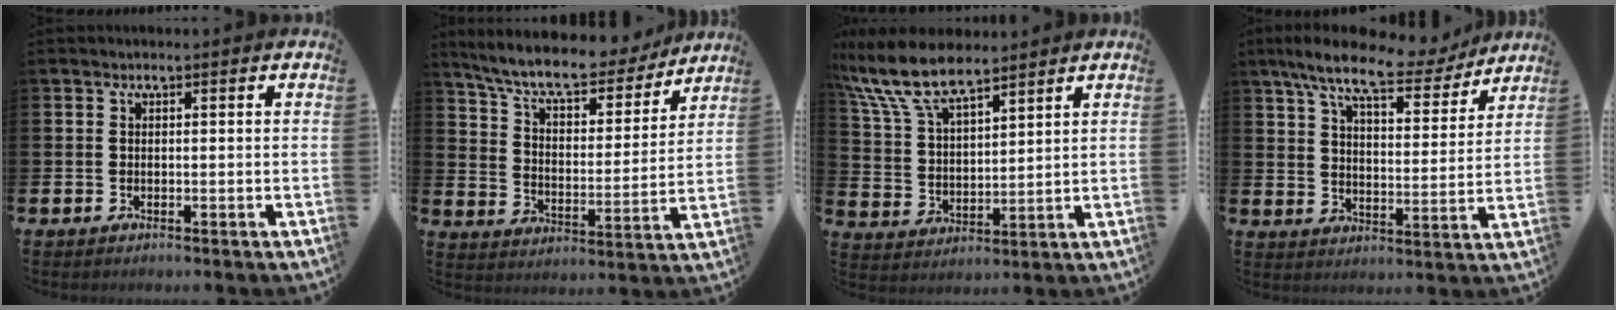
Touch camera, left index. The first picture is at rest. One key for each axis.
{"total": 9.2, "fx": 8.4, "fy": 1.9, "fz": 3.3, "tx": -0.097, "ty": -0.055, "tz": 0.144}
{"total": 9.7, "fx": 8.2, "fy": 3.0, "fz": 4.3, "tx": -0.117, "ty": -0.029, "tz": 0.151}
{"total": 10.6, "fx": 8.9, "fy": 2.7, "fz": 5.1, "tx": -0.113, "ty": -0.045, "tz": 0.152}